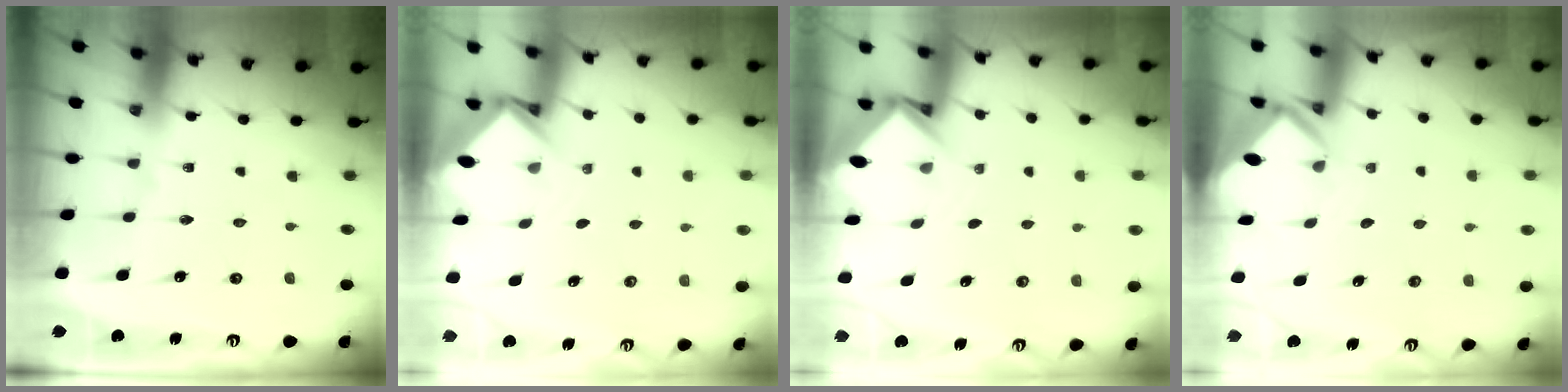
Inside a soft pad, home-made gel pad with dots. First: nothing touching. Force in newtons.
{"total": 3.1, "press": 3.1, "slide": 0.2}
{"total": 2.9, "press": 2.9, "slide": 0.2}
{"total": 3.4, "press": 3.4, "slide": 0.2}